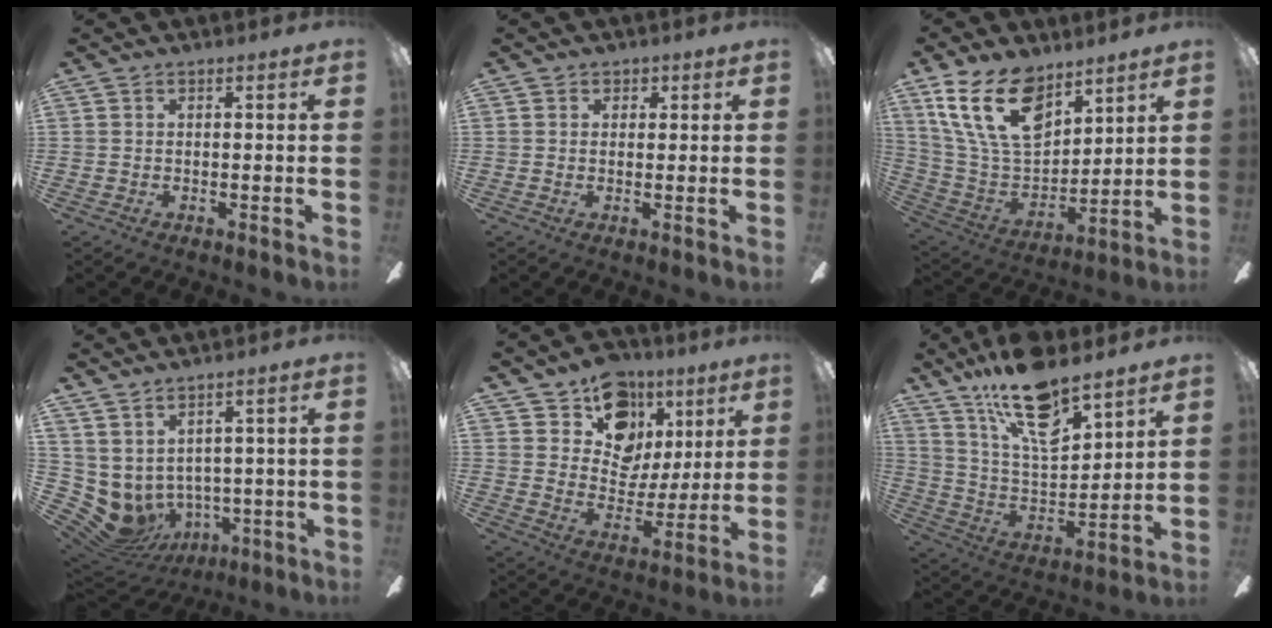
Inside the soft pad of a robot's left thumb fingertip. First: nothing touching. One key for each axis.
{"total": 1.5, "fx": 0.7, "fy": 1.2, "fz": 0.3, "tx": 0.010, "ty": -0.002, "tz": 0.008}
{"total": 19.9, "fx": 11.5, "fy": 11.0, "fz": 12.0, "tx": -0.254, "ty": -0.047, "tz": 0.210}
{"total": 6.5, "fx": 0.1, "fy": 5.7, "fz": 3.2, "tx": -0.108, "ty": -0.024, "tz": 0.013}
{"total": 15.2, "fx": 8.4, "fy": 11.3, "fz": 5.6, "tx": -0.084, "ty": -0.047, "tz": 0.160}
{"total": 18.7, "fx": 13.6, "fy": 6.5, "fz": 11.1, "tx": -0.216, "ty": -0.078, "tz": 0.234}